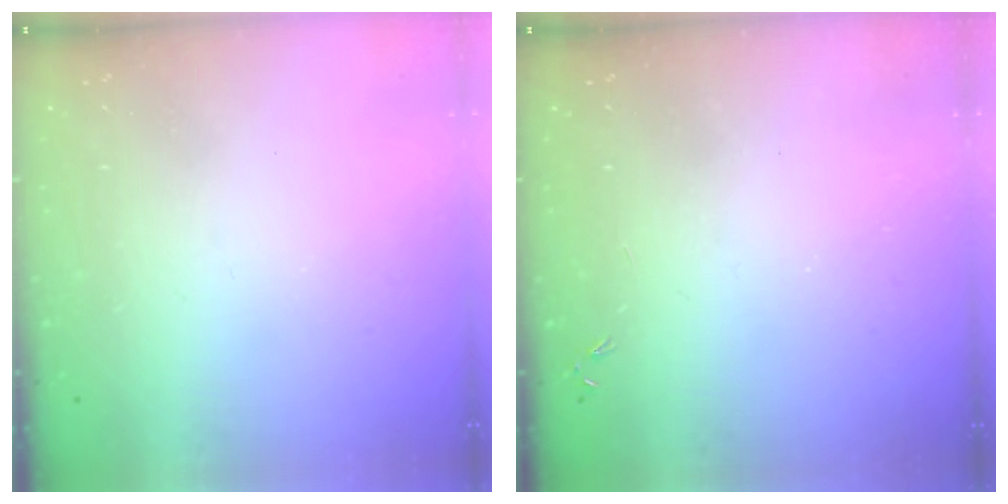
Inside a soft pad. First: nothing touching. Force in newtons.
{"total": 0.0}